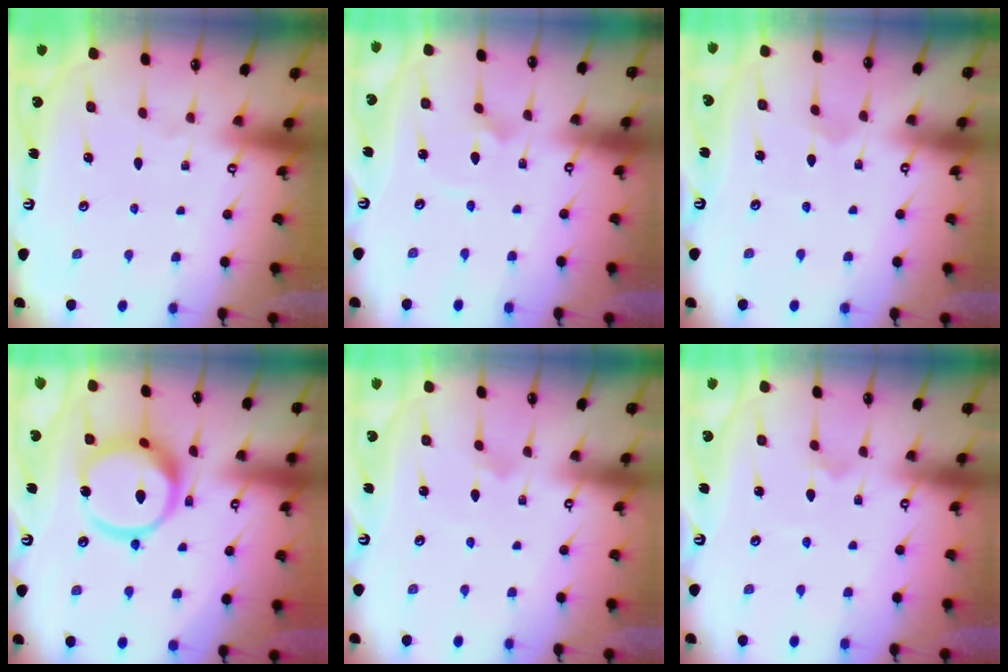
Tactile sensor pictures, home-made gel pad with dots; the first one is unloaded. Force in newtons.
{"total": 2.1, "press": 2.1, "slide": 0.0}
{"total": 2.0, "press": 2.0, "slide": 0.2}
{"total": 16.1, "press": 16.0, "slide": 1.8}
{"total": 1.9, "press": 1.9, "slide": 0.1}
{"total": 2.5, "press": 2.5, "slide": 0.3}